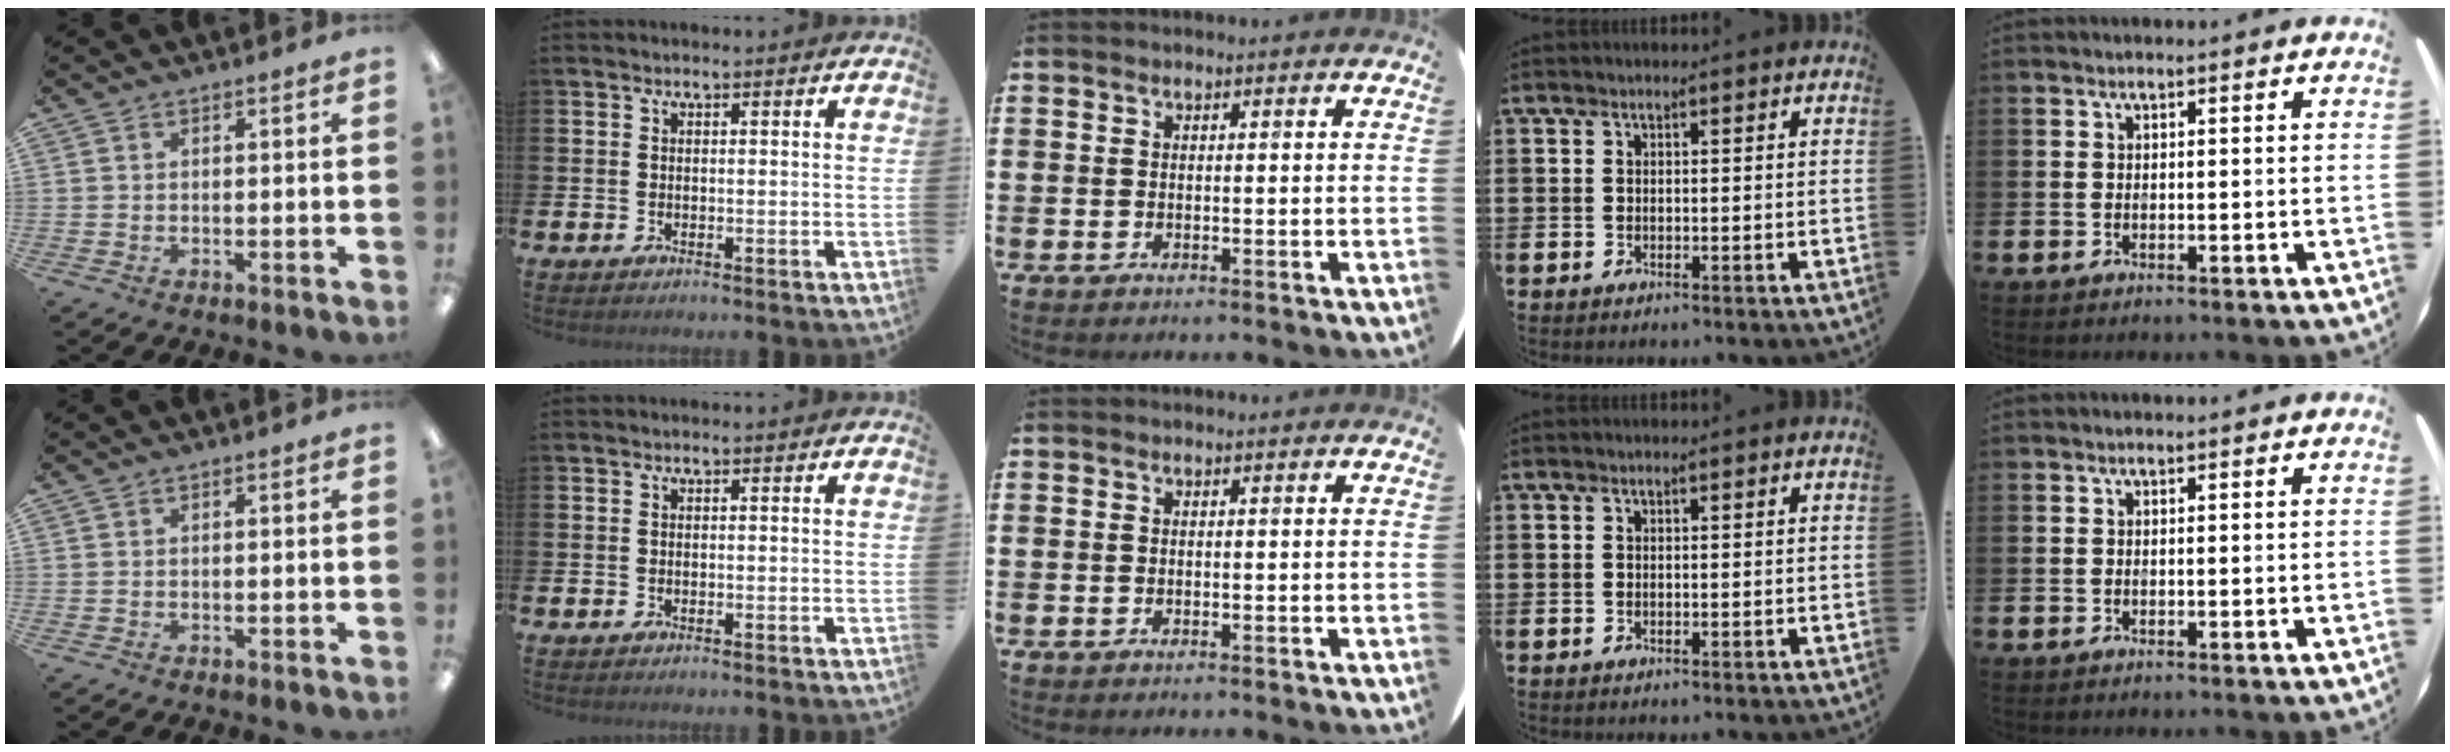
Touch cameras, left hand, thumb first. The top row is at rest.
{}